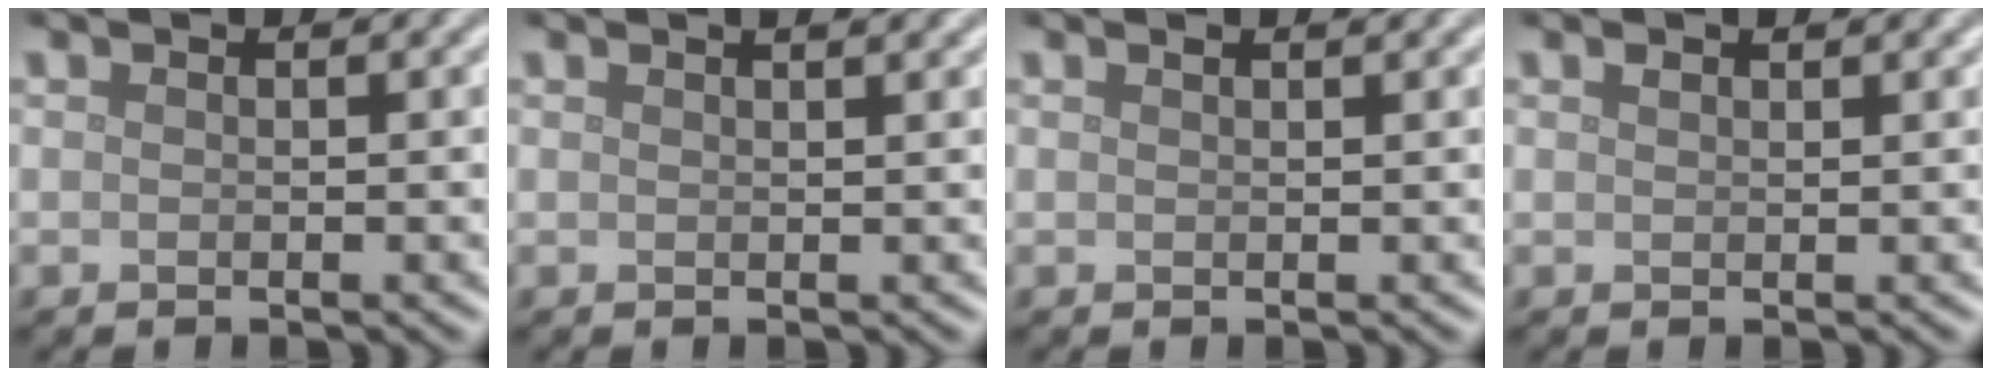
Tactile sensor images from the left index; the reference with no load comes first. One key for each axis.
{"total": 2.2, "fx": 1.5, "fy": 0.8, "fz": 1.4, "tx": -0.007, "ty": 0.008, "tz": 0.003}
{"total": 0.7, "fx": 0.6, "fy": 0.2, "fz": 0.4, "tx": -0.004, "ty": 0.000, "tz": 0.010}
{"total": 1.0, "fx": 0.8, "fy": 0.4, "fz": 0.5, "tx": -0.010, "ty": 0.003, "tz": 0.014}